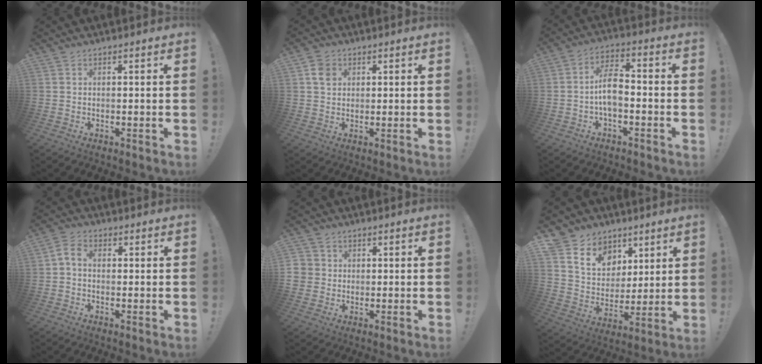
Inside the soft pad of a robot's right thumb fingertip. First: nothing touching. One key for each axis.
{"total": 4.6, "fx": 1.7, "fy": 3.8, "fz": 2.1, "tx": -0.013, "ty": -0.003, "tz": 0.029}
{"total": 8.7, "fx": -1.7, "fy": 4.6, "fz": 7.1, "tx": -0.140, "ty": 0.014, "tz": -0.029}
{"total": 4.9, "fx": 0.4, "fy": 3.5, "fz": 3.5, "tx": -0.071, "ty": 0.011, "tz": 0.009}
{"total": 4.2, "fx": 0.7, "fy": 4.1, "fz": 0.3, "tx": -0.005, "ty": 0.000, "tz": 0.011}
{"total": 11.7, "fx": 6.7, "fy": 9.1, "fz": 3.0, "tx": -0.048, "ty": -0.049, "tz": 0.134}